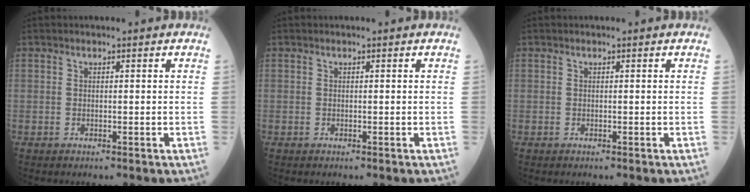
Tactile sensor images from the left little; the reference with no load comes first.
{"total": 0.0}
{"total": 0.0}